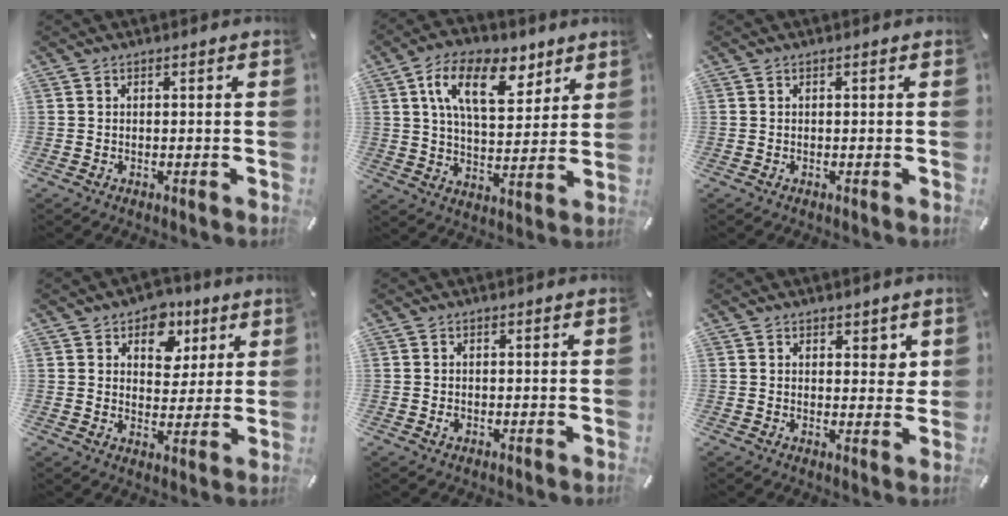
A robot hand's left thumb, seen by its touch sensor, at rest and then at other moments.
{"total": 15.1, "force": [7.5, 8.3, 10.2], "torque": [-0.163, -0.016, 0.131]}
{"total": 0.0}
{"total": 8.7, "force": [4.6, 6.8, 2.8], "torque": [-0.029, -0.028, 0.078]}
{"total": 0.7, "force": [0.0, 0.6, 0.4], "torque": [-0.008, 0.002, -0.001]}
{"total": 3.5, "force": [2.2, 2.3, 1.5], "torque": [-0.002, -0.011, 0.033]}